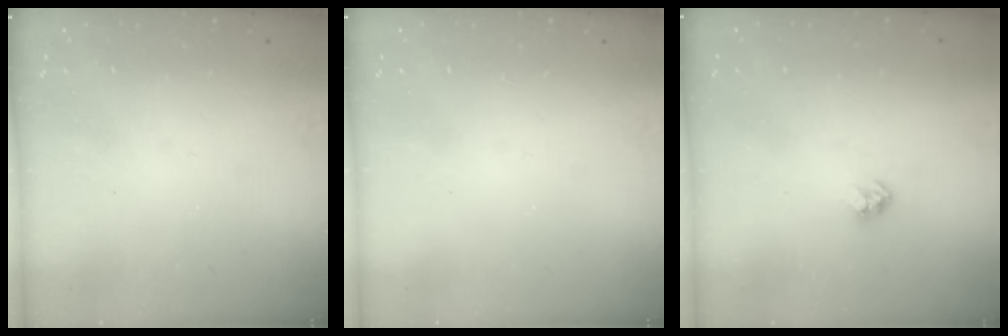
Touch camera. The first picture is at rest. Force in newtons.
{"total": 0.0}
{"total": 2.3, "press": 2.3, "slide": 0.1}